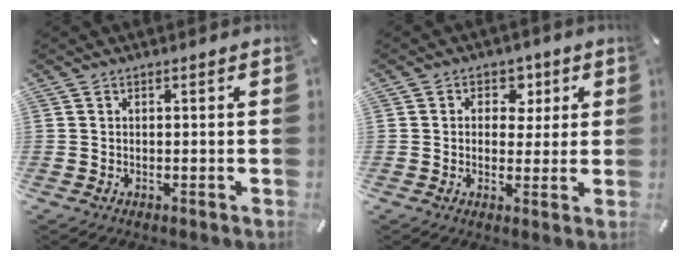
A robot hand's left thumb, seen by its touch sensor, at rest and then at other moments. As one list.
[{"total": 6.1, "force": [1.2, 5.3, 2.8], "torque": [-0.020, -0.001, 0.012]}]